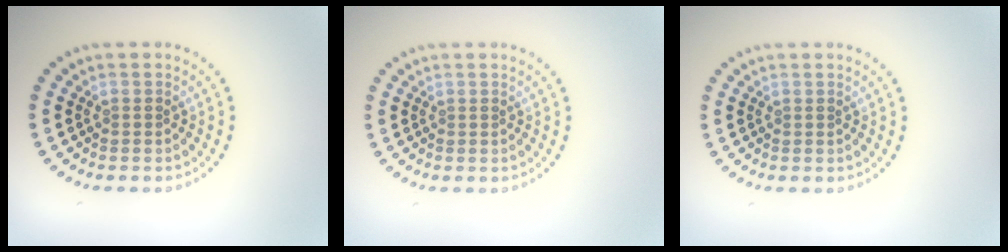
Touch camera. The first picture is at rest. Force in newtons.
{"total": 0.0}
{"total": 0.0}